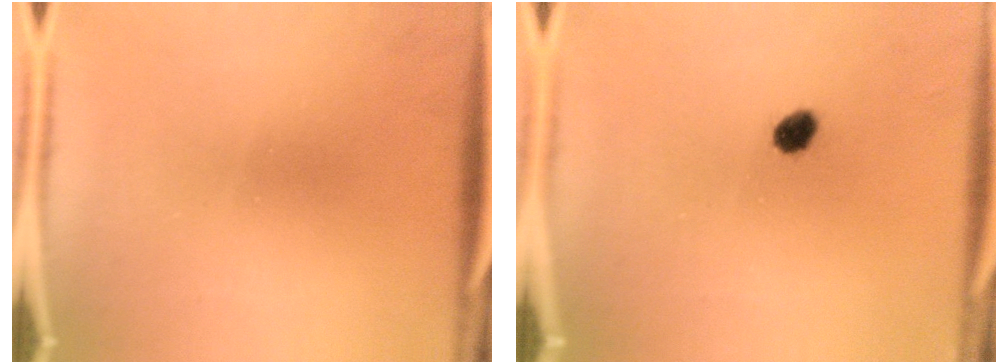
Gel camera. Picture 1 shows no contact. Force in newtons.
{"total": 3.0}